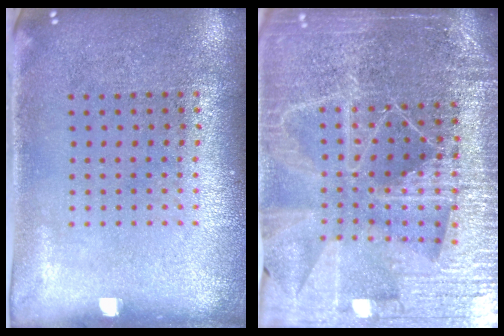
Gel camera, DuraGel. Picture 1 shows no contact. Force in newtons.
{"total": 5.7, "press": 5.0, "slide": 2.8}